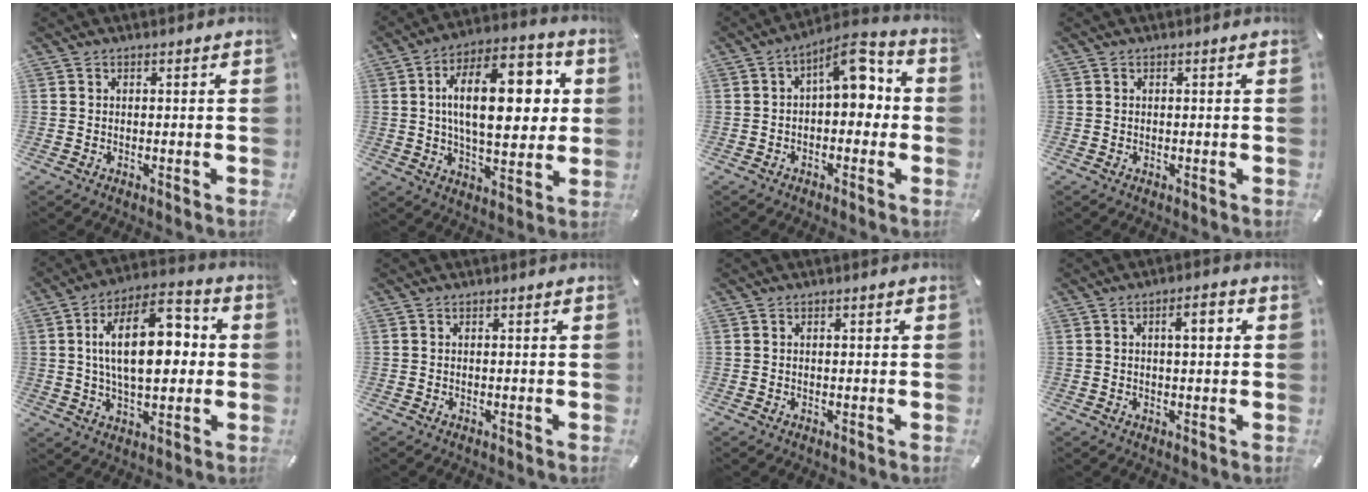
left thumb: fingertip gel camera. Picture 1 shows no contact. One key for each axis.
{"total": 21.2, "fx": 4.1, "fy": 10.5, "fz": 17.9, "tx": -0.291, "ty": 0.003, "tz": 0.059}
{"total": 8.8, "fx": 2.7, "fy": 4.6, "fz": 7.0, "tx": -0.099, "ty": -0.021, "tz": 0.039}
{"total": 0.0}
{"total": 18.6, "fx": 2.4, "fy": 10.0, "fz": 15.5, "tx": -0.258, "ty": 0.002, "tz": 0.033}
{"total": 0.0}
{"total": 0.6, "fx": 0.1, "fy": 0.3, "fz": 0.5, "tx": -0.010, "ty": 0.002, "tz": 0.001}
{"total": 4.6, "fx": 1.3, "fy": 1.6, "fz": 4.1, "tx": -0.059, "ty": 0.001, "tz": 0.012}